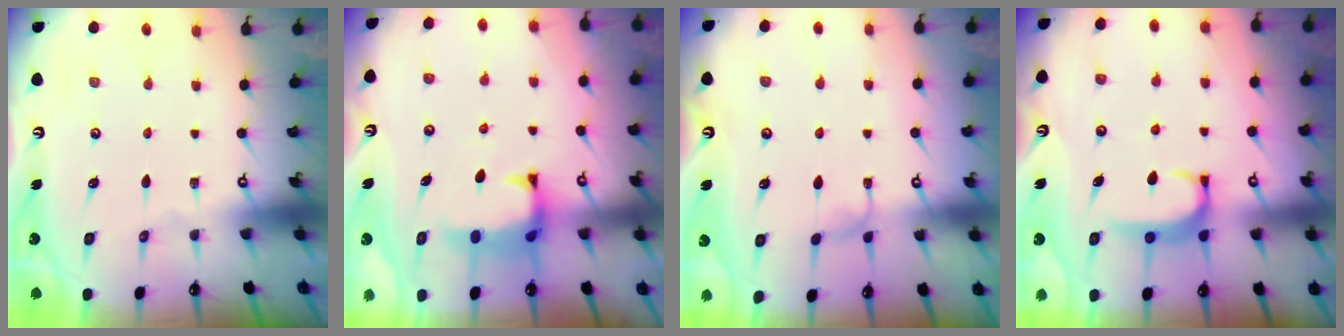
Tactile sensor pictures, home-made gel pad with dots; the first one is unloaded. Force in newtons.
{"total": 0.8, "press": 0.2, "slide": 0.8}
{"total": 0.9, "press": 0.3, "slide": 0.8}
{"total": 2.8, "press": 2.7, "slide": 0.4}